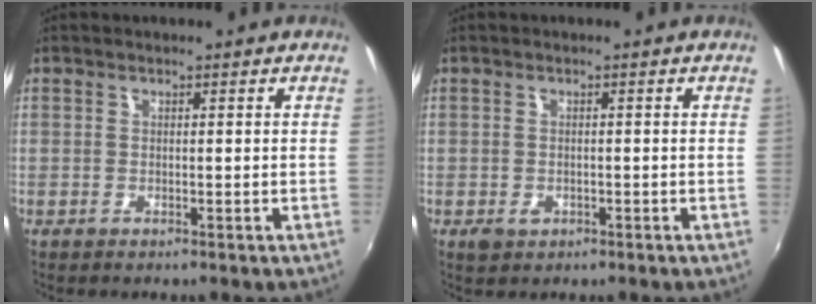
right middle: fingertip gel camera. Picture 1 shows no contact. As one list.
[{"total": 2.3, "force": [-1.0, 1.7, 1.1], "torque": [-0.020, -0.004, -0.015]}]